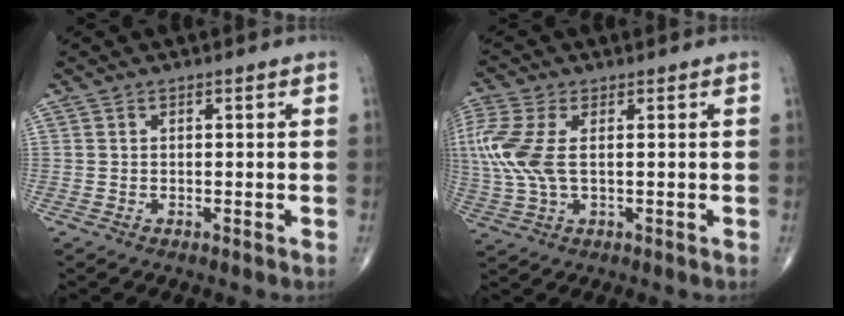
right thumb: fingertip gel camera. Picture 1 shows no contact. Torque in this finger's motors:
{"motor_torque": [0.92, 1.29, 1.02, 0.04, 0.13]}